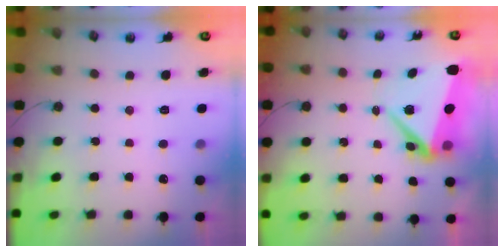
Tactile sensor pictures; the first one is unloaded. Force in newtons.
{"total": 9.3, "press": 8.9, "slide": 2.8}